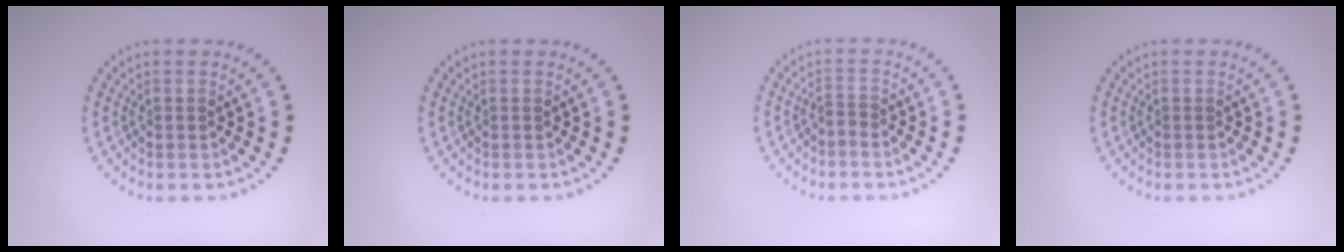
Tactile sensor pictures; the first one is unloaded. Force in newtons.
{"total": 0.0}
{"total": 0.9, "press": 0.4, "slide": 0.8}
{"total": 0.0}